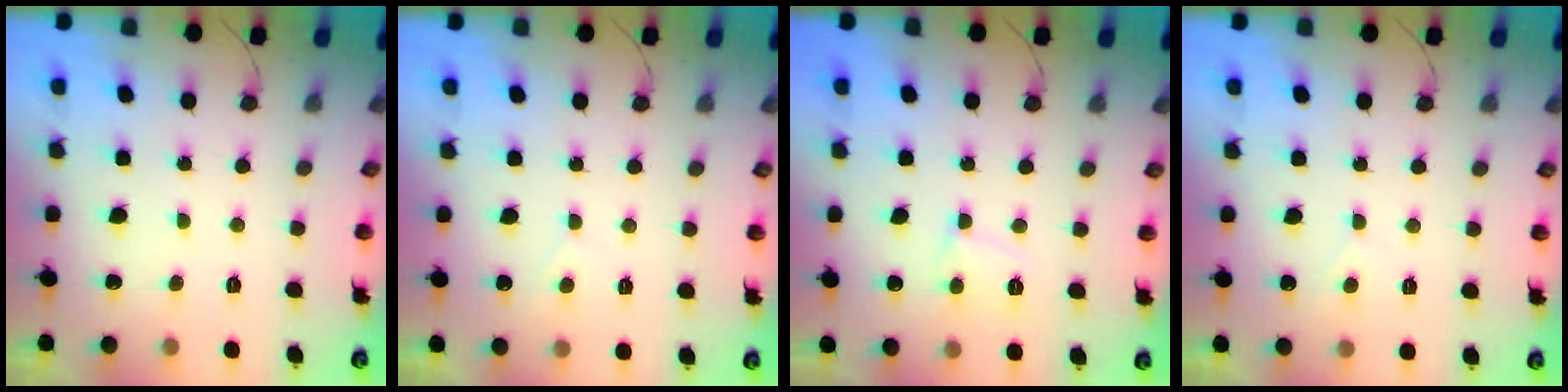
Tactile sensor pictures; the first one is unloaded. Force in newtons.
{"total": 1.6, "press": 1.6, "slide": 0.2}
{"total": 6.0, "press": 6.0, "slide": 0.4}
{"total": 1.6, "press": 1.6, "slide": 0.2}